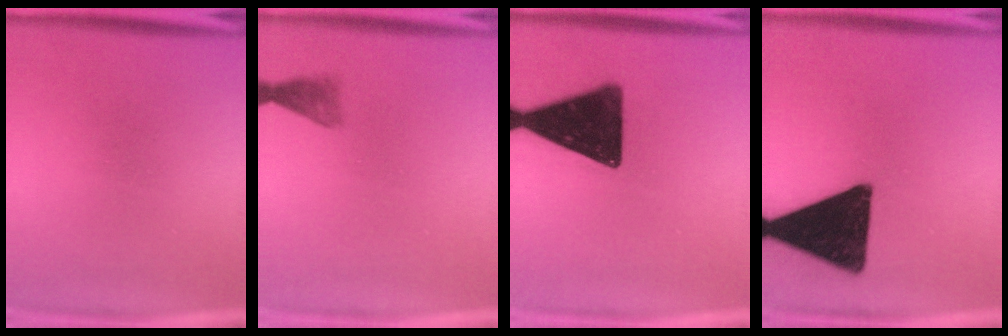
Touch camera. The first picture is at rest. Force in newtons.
{"total": 1.9}
{"total": 17.1}
{"total": 18.8}